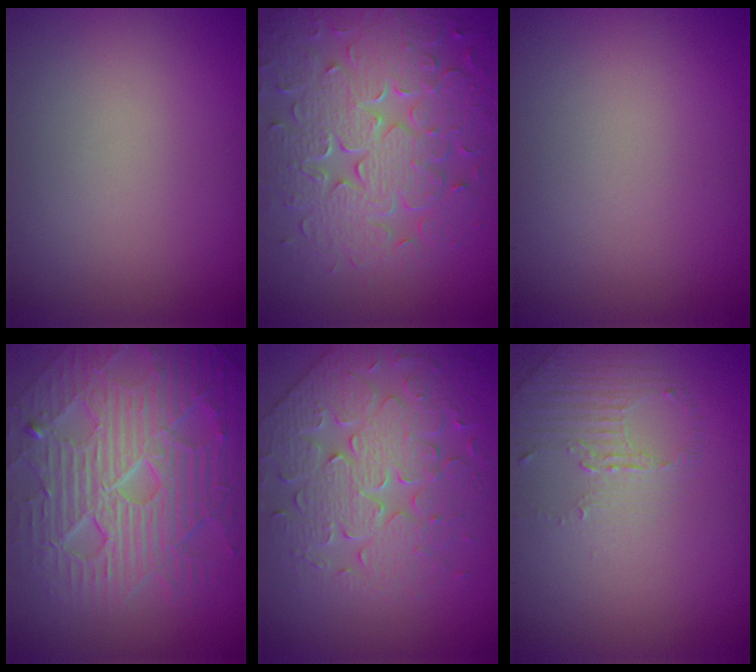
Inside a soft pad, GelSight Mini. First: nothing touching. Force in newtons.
{"total": 8.7, "press": 6.4, "slide": 6.0}
{"total": 0.0}
{"total": 10.1, "press": 6.5, "slide": 7.7}
{"total": 5.1, "press": 4.9, "slide": 1.3}
{"total": 1.4, "press": 0.8, "slide": 1.1}